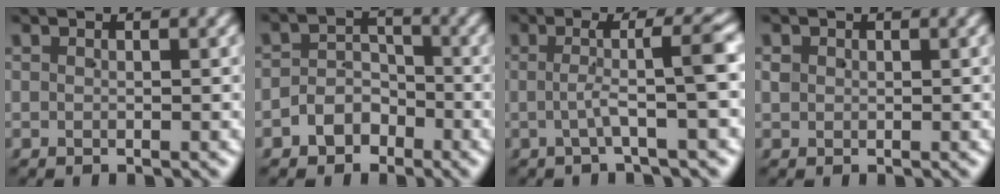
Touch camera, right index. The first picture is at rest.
{"total": 3.7, "force": [-2.5, 2.7, 0.5], "torque": [0.001, 0.001, -0.048]}
{"total": 3.7, "force": [-0.8, -0.6, 3.6], "torque": [-0.057, 0.003, -0.011]}
{"total": 0.6, "force": [0.2, 0.6, 0.1], "torque": [0.001, -0.002, 0.008]}